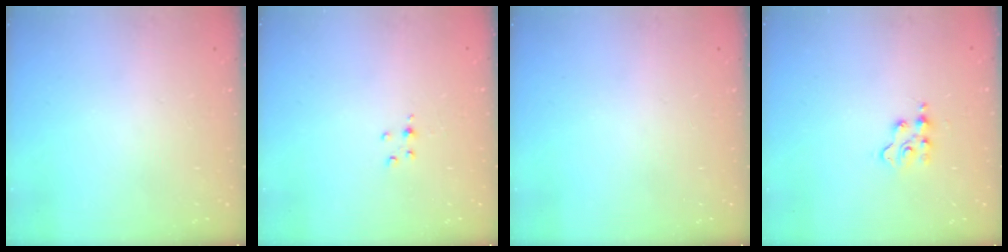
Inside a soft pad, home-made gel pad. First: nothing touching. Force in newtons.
{"total": 2.6, "press": 2.6, "slide": 0.3}
{"total": 0.0}
{"total": 3.0, "press": 3.0, "slide": 0.4}